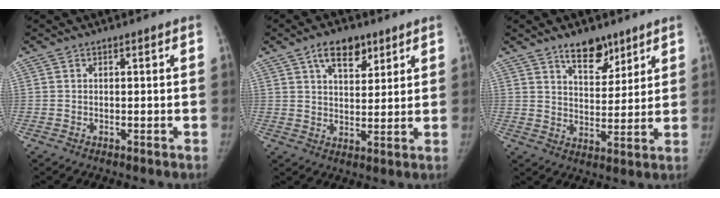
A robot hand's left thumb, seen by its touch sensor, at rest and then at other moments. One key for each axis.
{"total": 8.1, "fx": 4.8, "fy": 4.4, "fz": 4.8, "tx": -0.051, "ty": -0.025, "tz": 0.077}
{"total": 8.5, "fx": 6.0, "fy": 4.1, "fz": 4.3, "tx": -0.034, "ty": -0.042, "tz": 0.101}